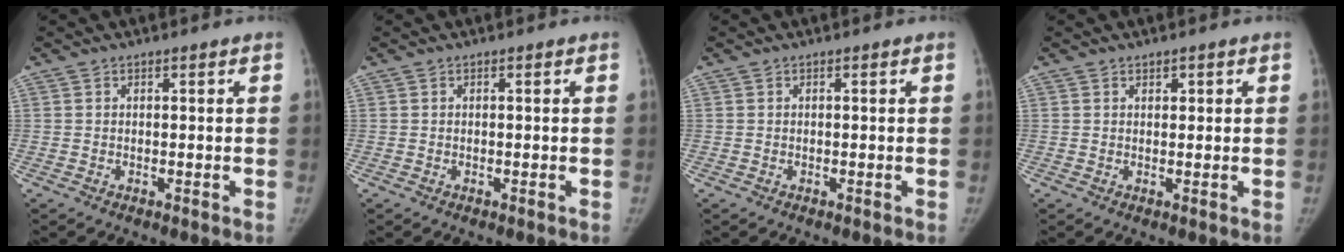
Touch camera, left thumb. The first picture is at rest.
{"total": 0.0}
{"total": 0.0}
{"total": 1.2, "force": [0.7, 0.8, 0.6], "torque": [0.002, -0.003, 0.010]}